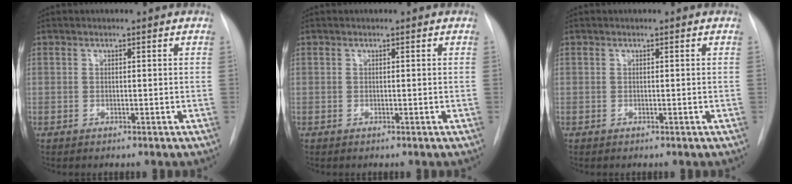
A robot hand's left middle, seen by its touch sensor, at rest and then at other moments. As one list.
[{"total": 0.0}, {"total": 0.0}]